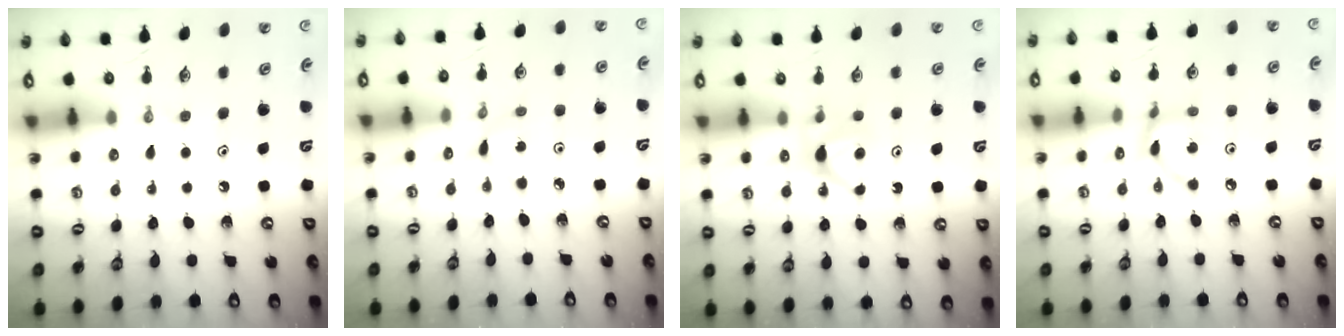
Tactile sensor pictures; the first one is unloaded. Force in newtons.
{"total": 1.9, "press": 1.9, "slide": 0.2}
{"total": 5.6, "press": 5.5, "slide": 0.7}
{"total": 5.3, "press": 5.3, "slide": 0.3}